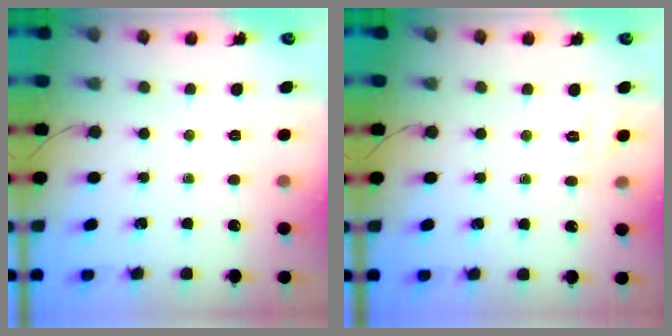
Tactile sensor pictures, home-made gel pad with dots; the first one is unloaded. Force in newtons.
{"total": 2.0, "press": 0.2, "slide": 1.9}